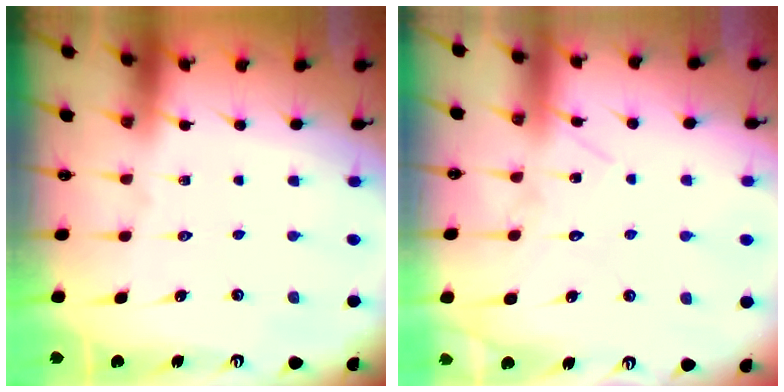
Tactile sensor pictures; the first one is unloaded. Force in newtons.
{"total": 9.7, "press": 9.7, "slide": 0.7}